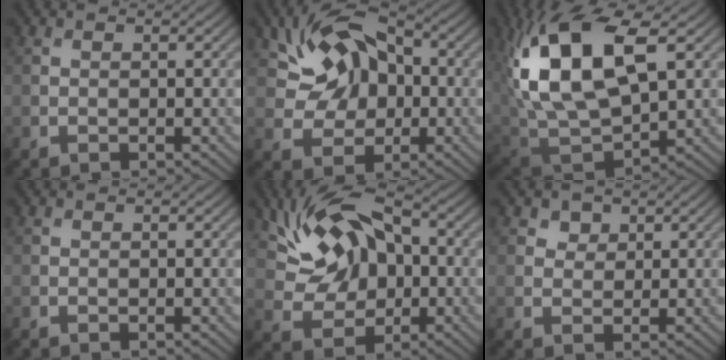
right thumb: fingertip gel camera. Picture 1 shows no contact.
{"total": 10.2, "force": [2.2, 7.3, 6.9], "torque": [-0.134, 0.013, 0.024]}
{"total": 16.0, "force": [5.1, 8.1, 12.7], "torque": [-0.268, 0.008, 0.101]}
{"total": 0.0}
{"total": 11.3, "force": [2.5, 7.3, 8.3], "torque": [-0.172, 0.016, 0.033]}
{"total": 1.7, "force": [1.0, 1.3, 0.4], "torque": [-0.006, -0.002, 0.018]}